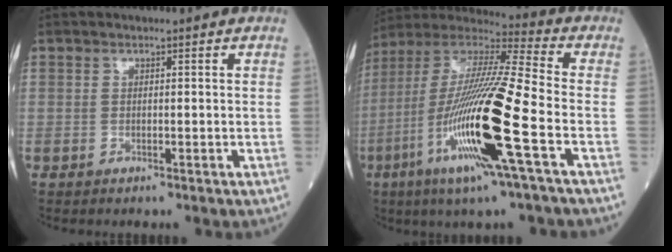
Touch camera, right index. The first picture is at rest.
{"total": 21.2, "force": [-6.8, 0.6, 20.1], "torque": [-0.421, -0.029, -0.135]}